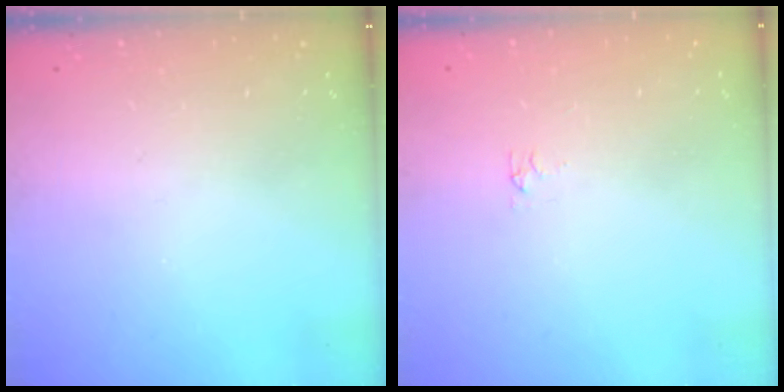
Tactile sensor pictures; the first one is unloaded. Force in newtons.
{"total": 2.9, "press": 2.9, "slide": 0.5}